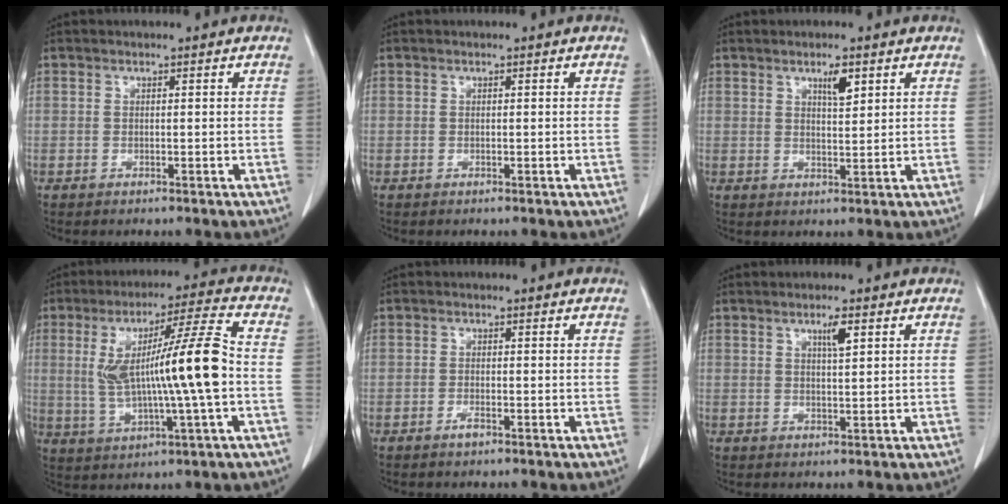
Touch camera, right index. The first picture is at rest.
{"total": 0.0}
{"total": 3.1, "force": [1.8, 0.7, 2.4], "torque": [-0.042, -0.002, 0.031]}
{"total": 14.7, "force": [0.0, 0.3, 14.7], "torque": [-0.266, 0.014, 0.000]}
{"total": 1.2, "force": [-0.9, 0.2, 0.8], "torque": [-0.015, 0.000, -0.015]}
{"total": 2.5, "force": [1.2, 0.2, 2.2], "torque": [-0.039, -0.002, 0.021]}